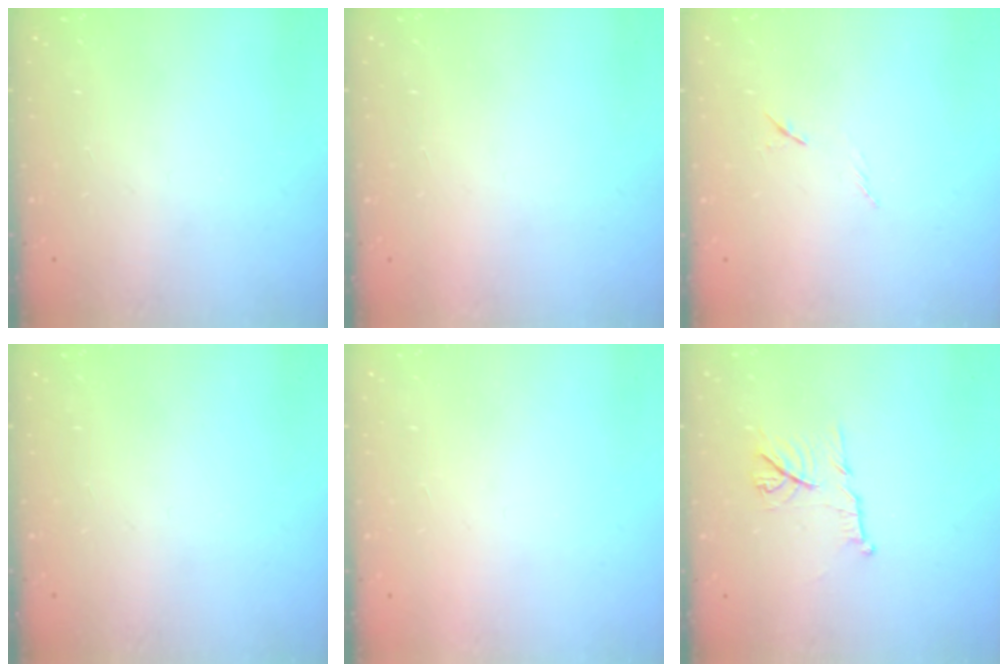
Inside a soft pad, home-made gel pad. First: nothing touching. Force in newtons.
{"total": 1.5, "press": 1.5, "slide": 0.1}
{"total": 6.2, "press": 6.1, "slide": 0.9}
{"total": 0.0}
{"total": 1.5, "press": 1.5, "slide": 0.1}
{"total": 9.5, "press": 9.5, "slide": 0.2}